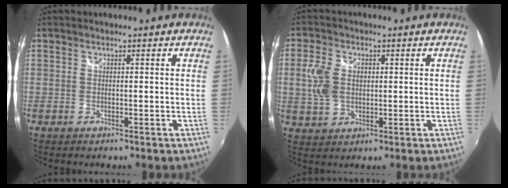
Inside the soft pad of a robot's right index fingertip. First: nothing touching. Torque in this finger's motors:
{"motor_torque": [0.11, 0.02, 0.09, 0.04]}